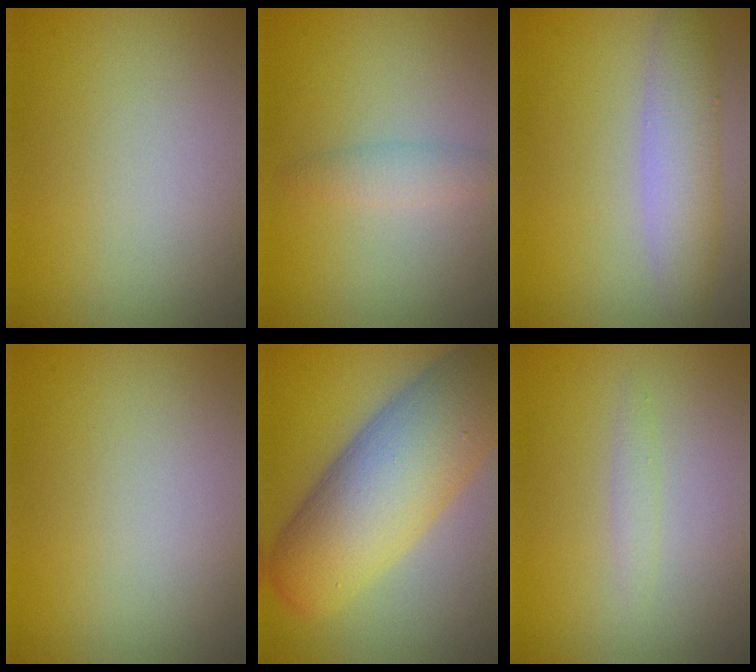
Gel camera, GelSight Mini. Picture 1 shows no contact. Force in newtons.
{"total": 1.5, "press": 1.5, "slide": 0.0}
{"total": 4.0, "press": 4.0, "slide": 0.2}
{"total": 0.0}
{"total": 12.0, "press": 12.0, "slide": 0.5}
{"total": 0.9, "press": 0.9, "slide": 0.2}